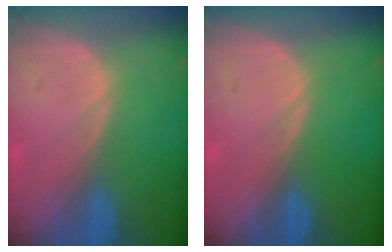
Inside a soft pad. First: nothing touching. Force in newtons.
{"total": 0.0}